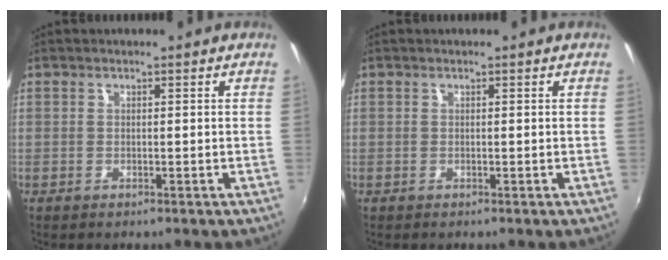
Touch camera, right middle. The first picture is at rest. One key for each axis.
{"total": 0.0}